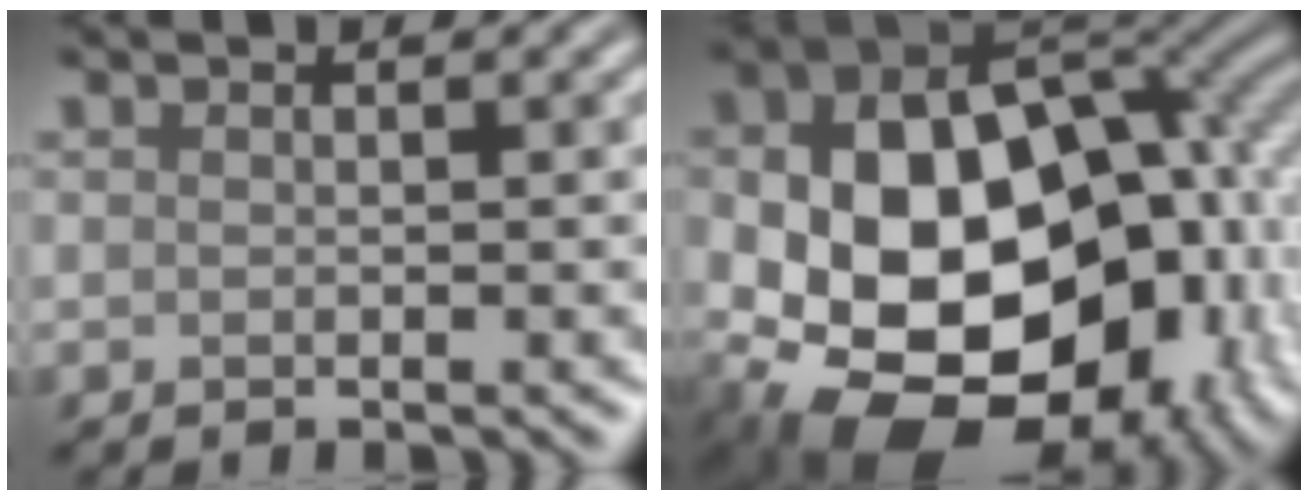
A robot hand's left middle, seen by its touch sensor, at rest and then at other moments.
{"total": 19.2, "force": [-3.0, 13.4, 13.4], "torque": [-0.246, -0.032, -0.022]}